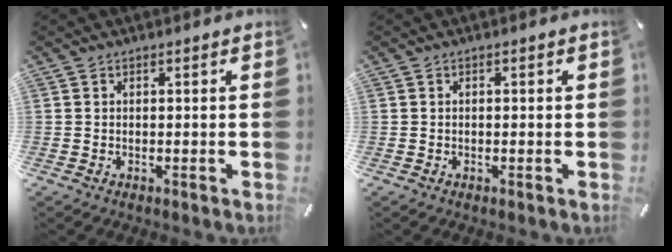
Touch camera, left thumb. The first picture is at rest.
{"total": 0.6, "force": [-0.2, 0.2, 0.5], "torque": [-0.010, -0.001, -0.003]}